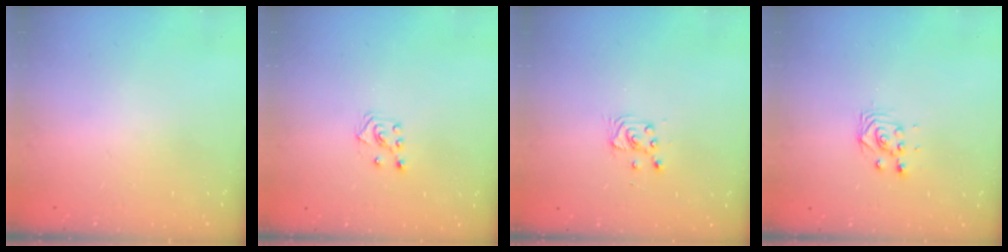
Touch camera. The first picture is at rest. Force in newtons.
{"total": 3.8, "press": 3.8, "slide": 0.3}
{"total": 2.9, "press": 2.9, "slide": 0.4}
{"total": 2.9, "press": 2.9, "slide": 0.4}